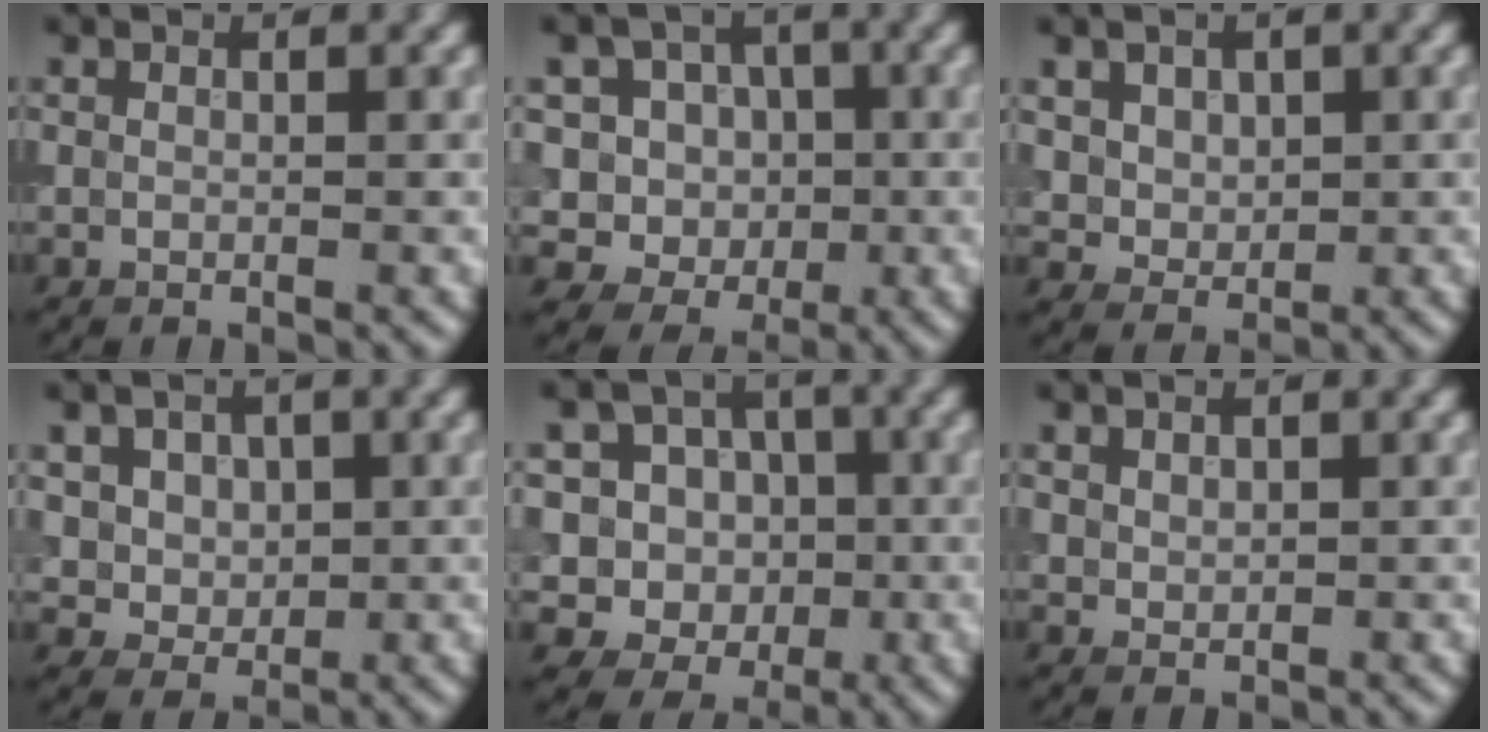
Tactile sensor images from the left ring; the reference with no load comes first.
{"total": 8.4, "force": [1.8, 7.5, 3.4], "torque": [-0.056, 0.026, 0.001]}
{"total": 3.7, "force": [1.5, 2.9, 1.8], "torque": [-0.048, -0.001, 0.036]}
{"total": 4.3, "force": [1.2, 3.8, 1.8], "torque": [-0.035, -0.002, 0.027]}
{"total": 10.1, "force": [1.0, 9.5, 3.3], "torque": [-0.085, 0.050, -0.016]}
{"total": 1.1, "force": [0.6, 0.8, 0.4], "torque": [-0.006, -0.003, 0.015]}